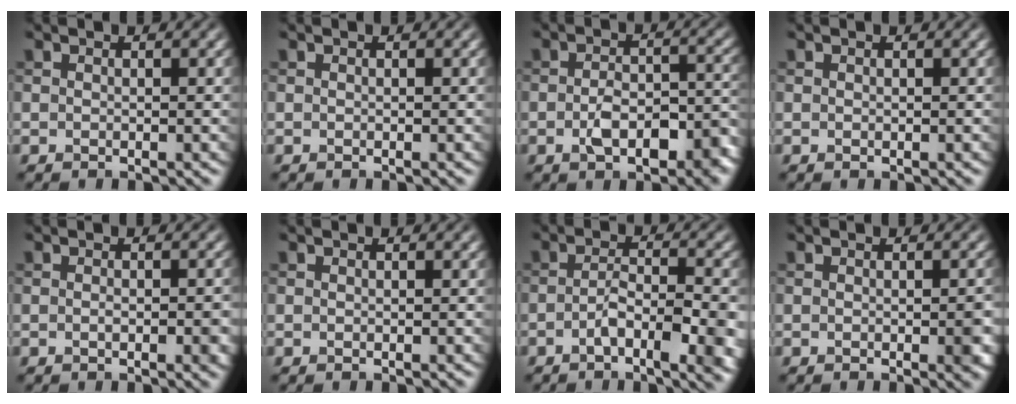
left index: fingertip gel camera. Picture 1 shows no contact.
{"total": 0.0}
{"total": 5.9, "force": [-2.4, 2.9, 4.5], "torque": [-0.074, -0.002, -0.039]}
{"total": 0.0}
{"total": 2.0, "force": [-0.6, 0.7, 1.7], "torque": [-0.031, -0.004, -0.007]}
{"total": 0.0}
{"total": 6.1, "force": [-2.4, 1.6, 5.4], "torque": [-0.095, -0.002, -0.038]}
{"total": 1.6, "force": [-0.5, 0.3, 1.5], "torque": [-0.020, -0.005, -0.005]}